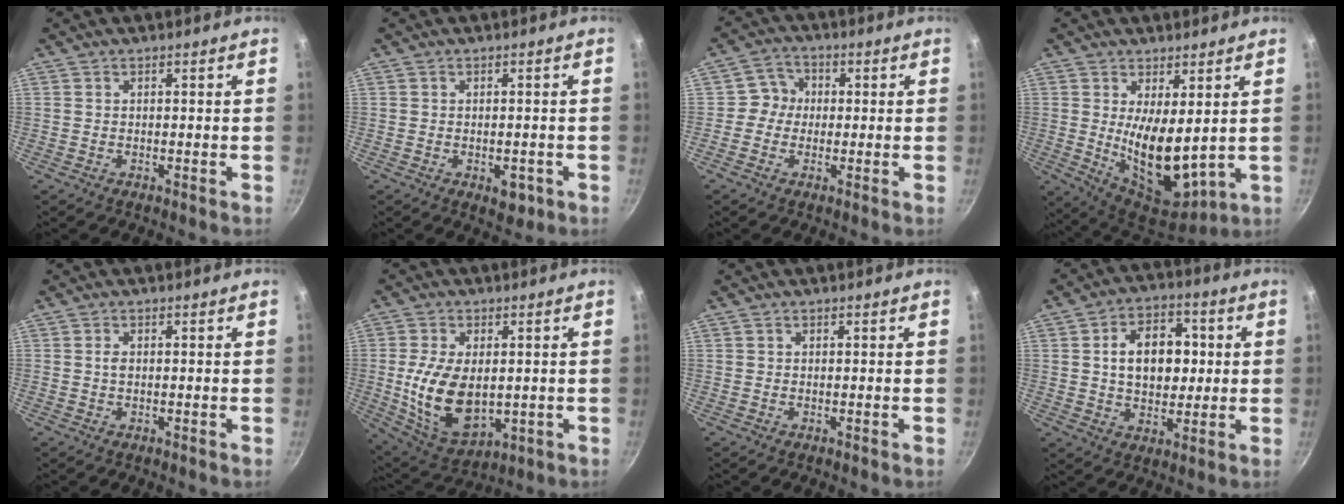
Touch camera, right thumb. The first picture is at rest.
{"total": 5.8, "force": [-2.0, 3.3, 4.2], "torque": [-0.028, 0.010, -0.018]}
{"total": 4.7, "force": [0.0, 4.5, 1.4], "torque": [0.009, 0.012, -0.014]}
{"total": 13.3, "force": [1.5, 6.1, 11.7], "torque": [-0.166, -0.042, 0.045]}
{"total": 1.1, "force": [0.1, 0.7, 0.8], "torque": [-0.015, 0.001, 0.001]}
{"total": 14.6, "force": [-0.2, 8.8, 11.7], "torque": [-0.201, -0.015, 0.017]}
{"total": 0.0}
{"total": 13.0, "force": [1.6, 9.2, 9.1], "torque": [-0.100, 0.011, 0.022]}